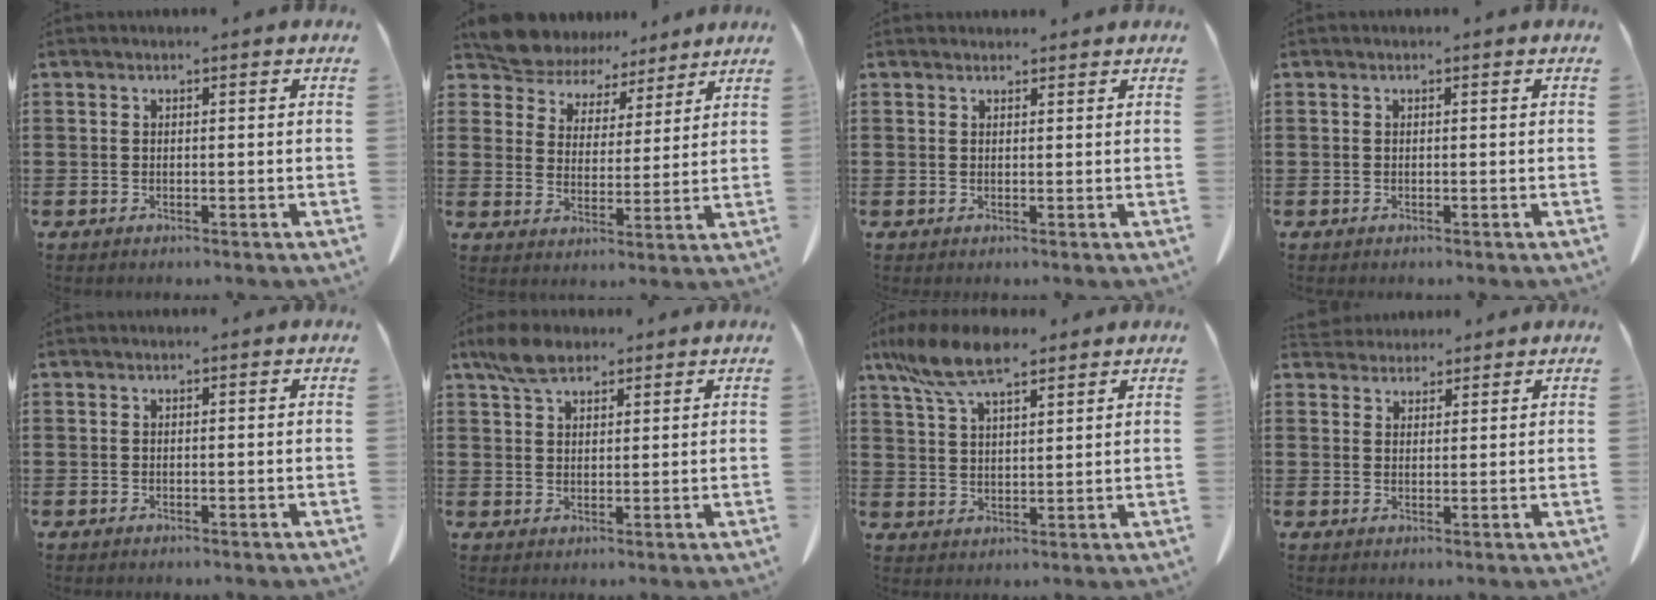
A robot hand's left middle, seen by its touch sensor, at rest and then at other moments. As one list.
[{"total": 7.0, "force": [6.6, 2.3, 0.5], "torque": [-0.052, -0.036, 0.124]}, {"total": 1.2, "force": [1.1, 0.5, 0.0], "torque": [-0.004, 0.000, 0.024]}, {"total": 0.0}, {"total": 0.0}, {"total": 5.0, "force": [3.7, 2.4, 2.4], "torque": [-0.060, 0.005, 0.071]}, {"total": 9.2, "force": [6.7, 2.8, 5.7], "torque": [-0.126, -0.008, 0.124]}, {"total": 2.9, "force": [2.8, 0.8, 0.0], "torque": [-0.010, -0.006, 0.055]}]